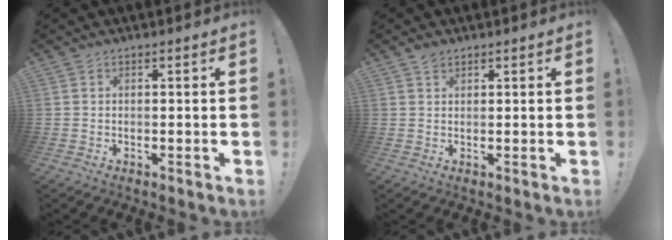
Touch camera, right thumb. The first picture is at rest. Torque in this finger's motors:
{"motor_torque": [0.09, 0.16, -0.01, 0.17, 0.00]}